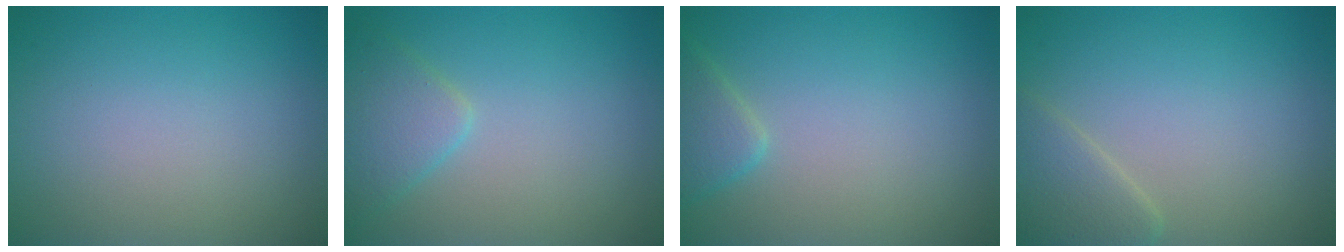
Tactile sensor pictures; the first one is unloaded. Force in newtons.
{"total": 2.9, "press": 2.9, "slide": 0.0}
{"total": 2.4, "press": 2.3, "slide": 0.1}
{"total": 2.7, "press": 2.6, "slide": 0.2}